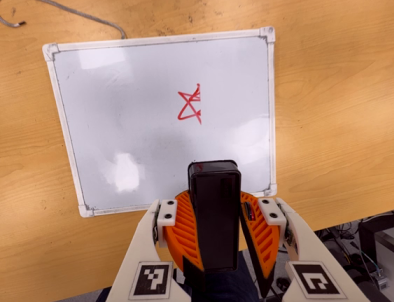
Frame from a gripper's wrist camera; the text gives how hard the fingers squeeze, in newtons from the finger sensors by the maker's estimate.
{"total": 11.1, "left": 11.3, "right": 11.0}